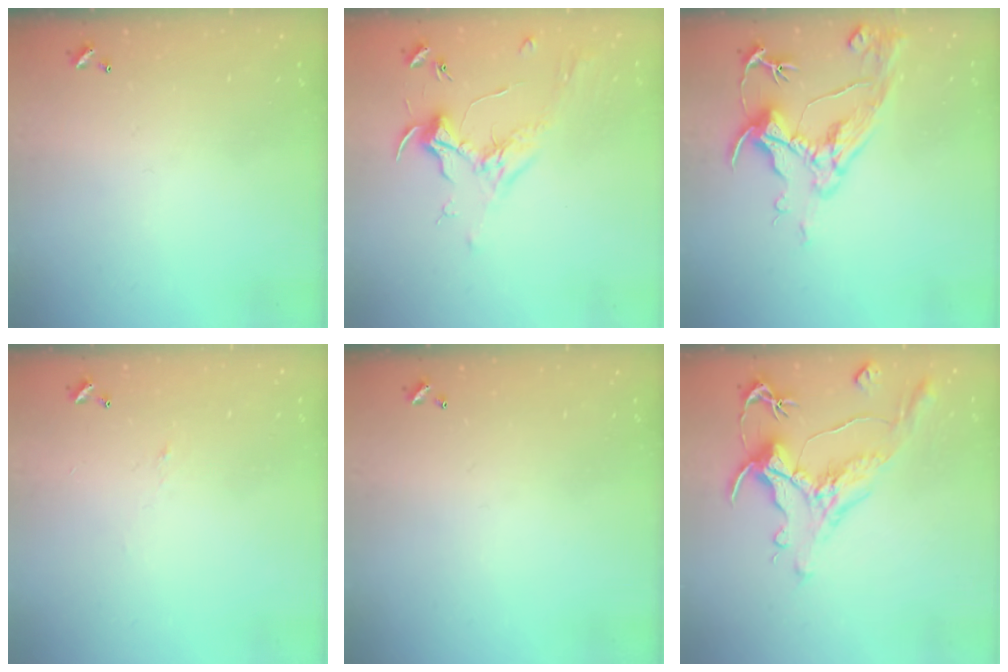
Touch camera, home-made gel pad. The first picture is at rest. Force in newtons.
{"total": 1.8, "press": 1.7, "slide": 0.8}
{"total": 9.6, "press": 9.5, "slide": 1.5}
{"total": 0.9, "press": 0.6, "slide": 0.6}
{"total": 0.0}
{"total": 1.5, "press": 0.4, "slide": 1.5}